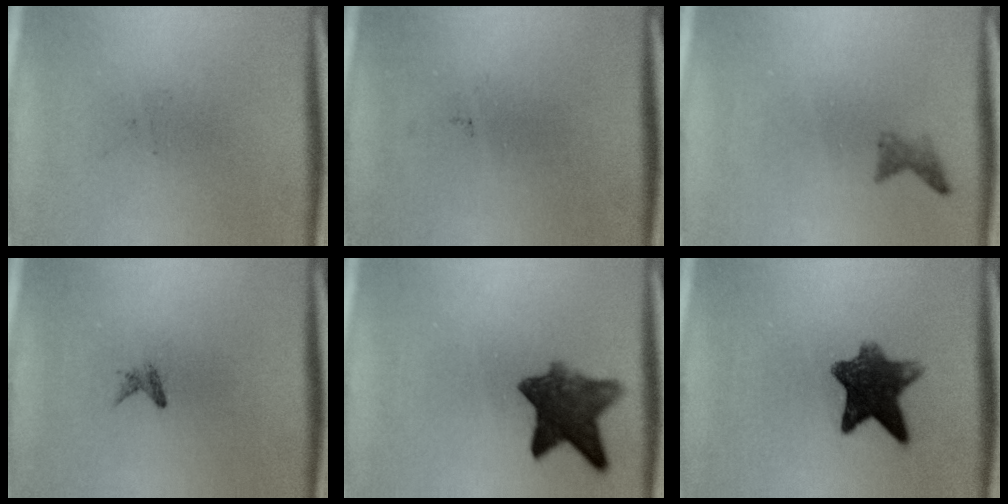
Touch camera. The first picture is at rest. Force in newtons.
{"total": 0.0}
{"total": 1.1}
{"total": 0.9}
{"total": 8.2}
{"total": 8.7}